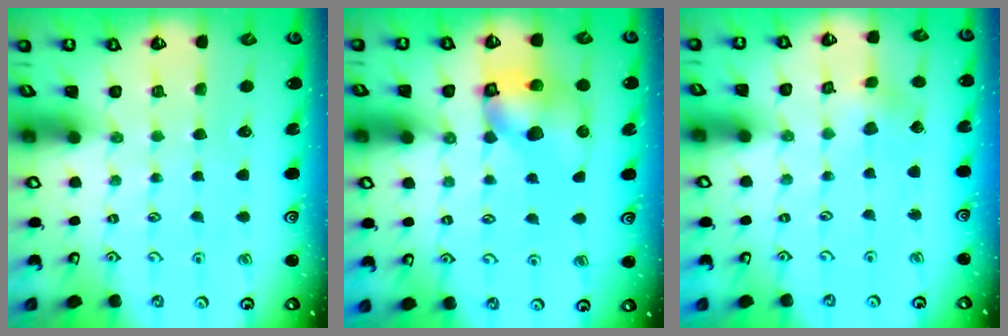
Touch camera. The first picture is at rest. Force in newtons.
{"total": 10.6, "press": 10.5, "slide": 1.7}
{"total": 2.1, "press": 2.1, "slide": 0.2}